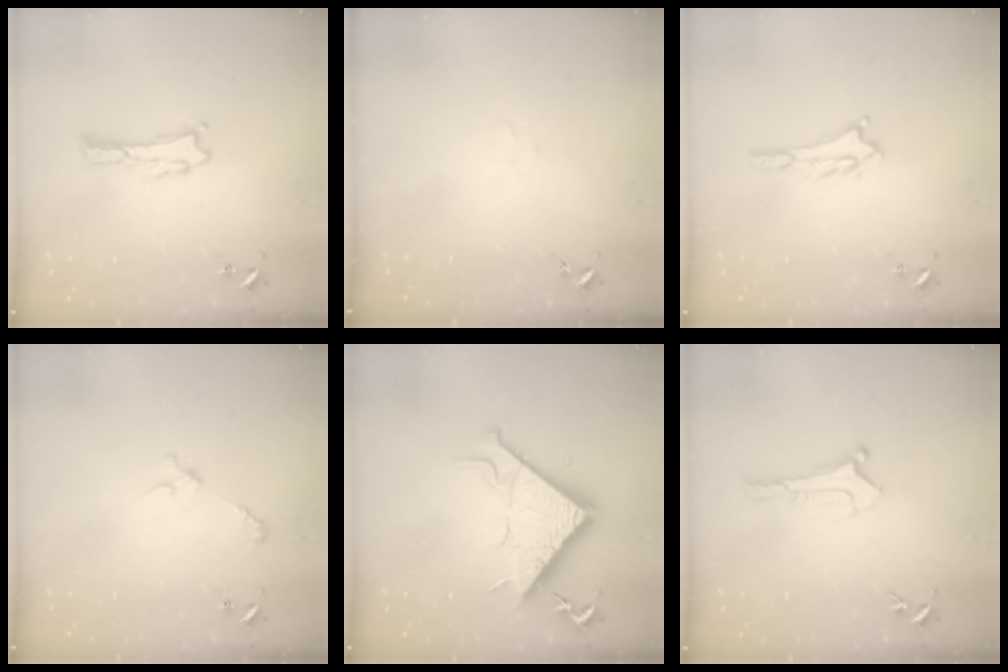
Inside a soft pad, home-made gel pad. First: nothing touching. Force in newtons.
{"total": 1.0, "press": 1.0, "slide": 0.1}
{"total": 1.8, "press": 1.8, "slide": 0.1}
{"total": 3.7, "press": 3.7, "slide": 0.4}
{"total": 11.4, "press": 11.4, "slide": 0.1}
{"total": 0.0}